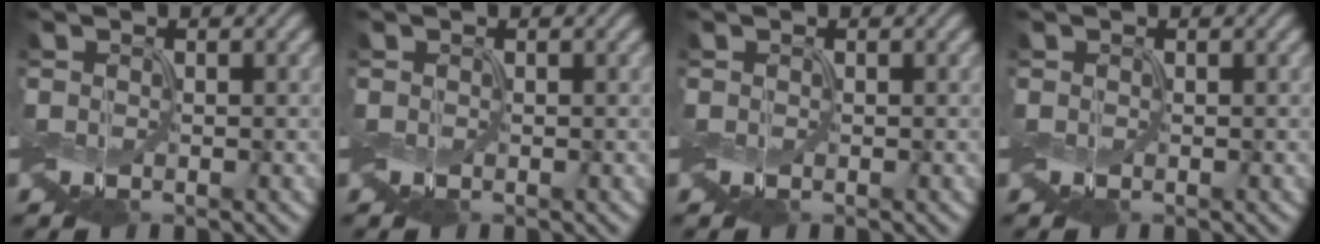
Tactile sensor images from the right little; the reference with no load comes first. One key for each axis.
{"total": 0.0}
{"total": 0.0}
{"total": 0.0}